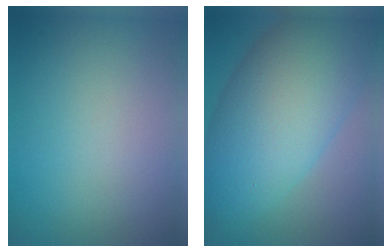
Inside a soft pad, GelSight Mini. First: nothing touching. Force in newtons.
{"total": 11.8, "press": 11.8, "slide": 0.6}